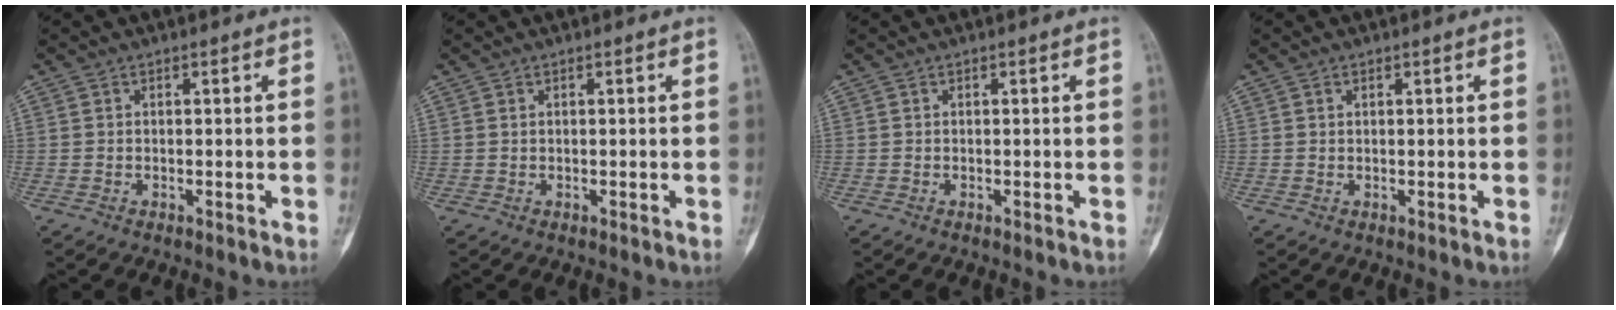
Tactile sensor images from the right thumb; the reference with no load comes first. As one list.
[{"total": 0.0}, {"total": 0.0}, {"total": 0.6, "force": [0.3, 0.4, 0.3], "torque": [-0.003, -0.001, 0.005]}]